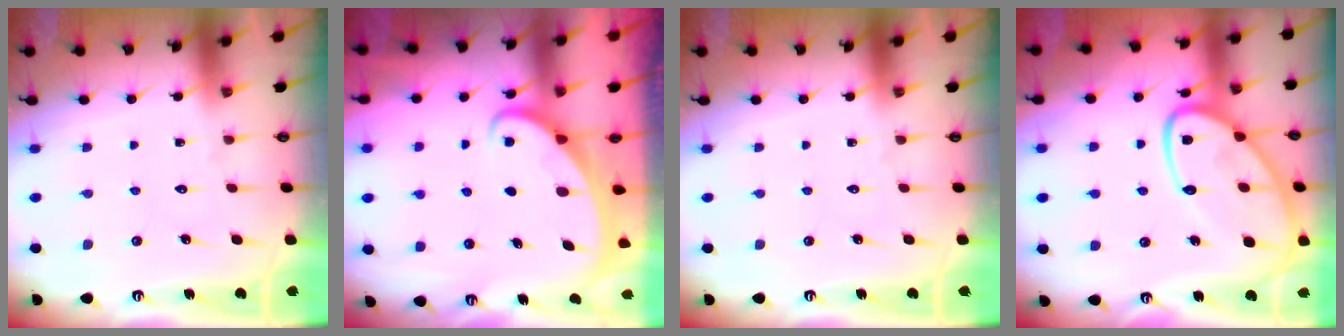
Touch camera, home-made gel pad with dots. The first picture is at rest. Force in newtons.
{"total": 2.0, "press": 2.0, "slide": 0.2}
{"total": 0.0}
{"total": 19.2, "press": 19.1, "slide": 1.7}